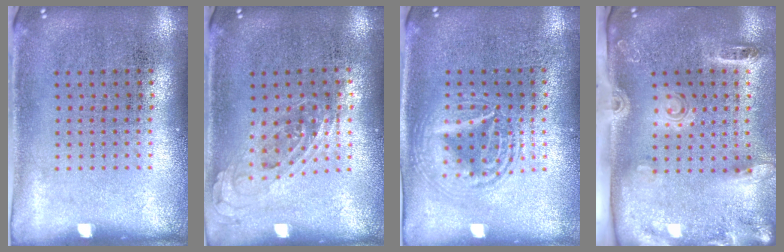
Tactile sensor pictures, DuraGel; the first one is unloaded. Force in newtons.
{"total": 0.8, "press": 0.7, "slide": 0.4}
{"total": 2.9, "press": 2.8, "slide": 0.4}
{"total": 2.8, "press": 2.0, "slide": 2.0}